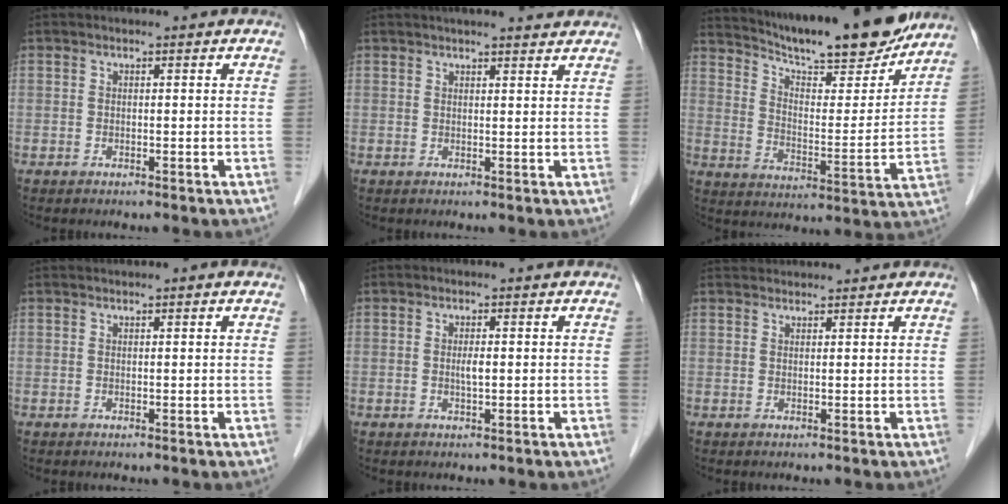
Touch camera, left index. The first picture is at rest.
{"total": 9.3, "force": [8.4, 1.4, 3.8], "torque": [-0.047, 0.017, 0.094]}
{"total": 21.1, "force": [18.8, 2.7, 9.2], "torque": [-0.148, -0.020, 0.269]}
{"total": 1.7, "force": [1.4, 0.1, 0.9], "torque": [-0.011, 0.020, 0.022]}
{"total": 1.2, "force": [0.0, 0.2, 1.2], "torque": [-0.023, -0.003, -0.001]}
{"total": 4.1, "force": [4.0, 0.5, 0.4], "torque": [-0.010, 0.035, 0.062]}